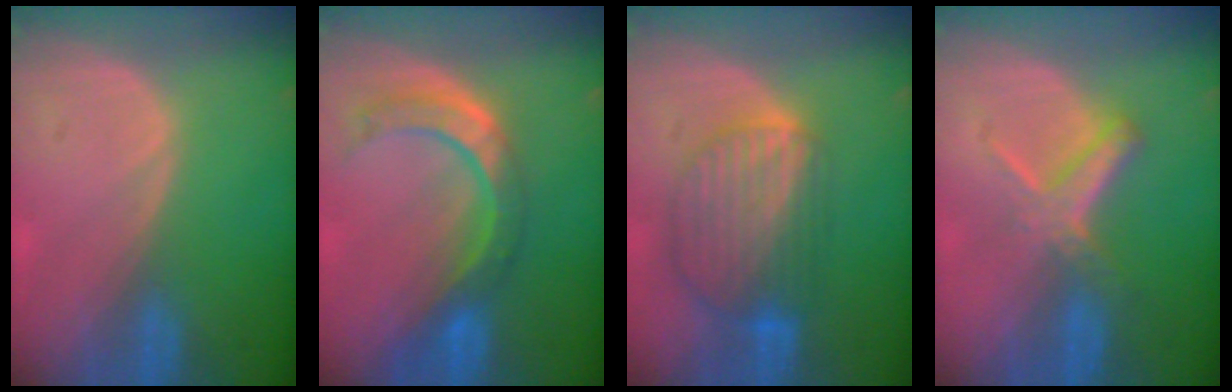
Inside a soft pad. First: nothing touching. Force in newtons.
{"total": 8.3, "press": 7.2, "slide": 4.2}
{"total": 8.8, "press": 7.8, "slide": 4.2}
{"total": 5.6, "press": 5.1, "slide": 2.4}